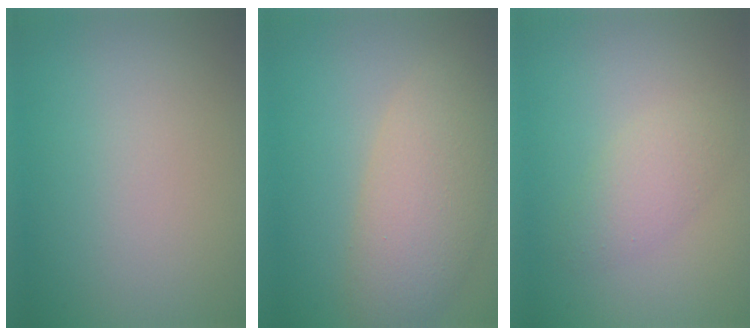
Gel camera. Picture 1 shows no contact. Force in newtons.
{"total": 6.2, "press": 6.2, "slide": 0.3}
{"total": 2.2, "press": 2.2, "slide": 0.2}